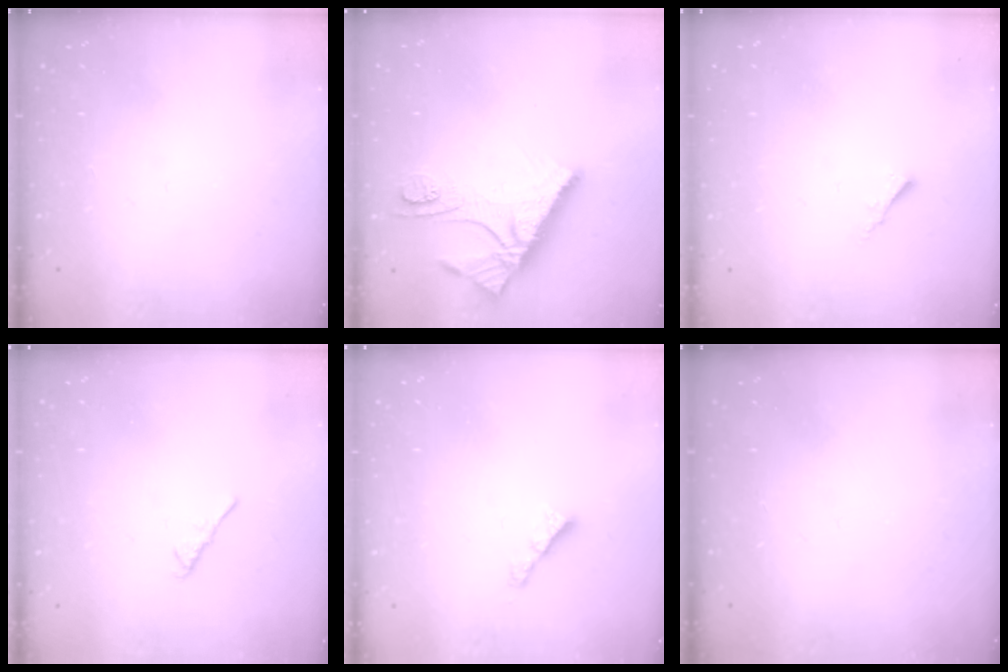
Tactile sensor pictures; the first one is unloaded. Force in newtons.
{"total": 11.8, "press": 11.7, "slide": 1.3}
{"total": 1.7, "press": 1.6, "slide": 0.4}
{"total": 2.6, "press": 2.6, "slide": 0.6}
{"total": 2.6, "press": 2.6, "slide": 0.1}
{"total": 0.0}